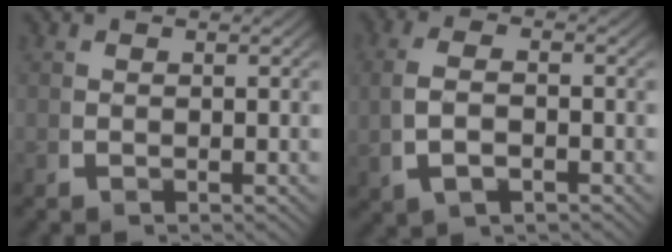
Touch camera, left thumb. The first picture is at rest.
{"total": 3.8, "force": [-0.3, 2.1, 3.2], "torque": [-0.077, -0.003, 0.001]}